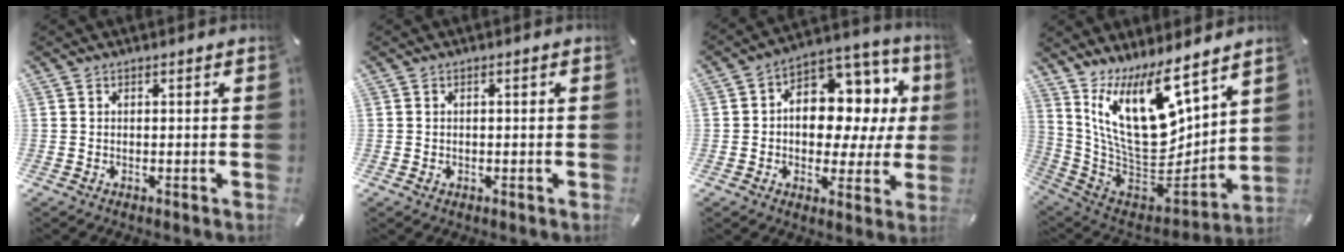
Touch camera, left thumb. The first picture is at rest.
{"total": 0.9, "force": [-0.1, 0.6, 0.7], "torque": [-0.013, 0.002, -0.004]}
{"total": 12.4, "force": [1.6, 9.2, 8.1], "torque": [-0.107, -0.021, 0.032]}
{"total": 20.0, "force": [9.6, 9.6, 14.6], "torque": [-0.294, -0.088, 0.173]}